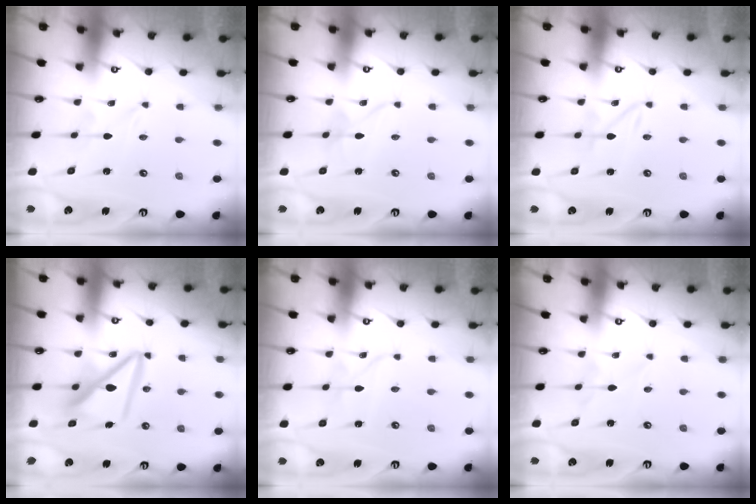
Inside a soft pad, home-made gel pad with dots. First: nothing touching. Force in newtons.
{"total": 3.0, "press": 3.0, "slide": 0.2}
{"total": 1.6, "press": 1.6, "slide": 0.0}
{"total": 12.0, "press": 11.9, "slide": 1.5}
{"total": 4.0, "press": 4.0, "slide": 0.3}
{"total": 4.4, "press": 4.4, "slide": 0.5}